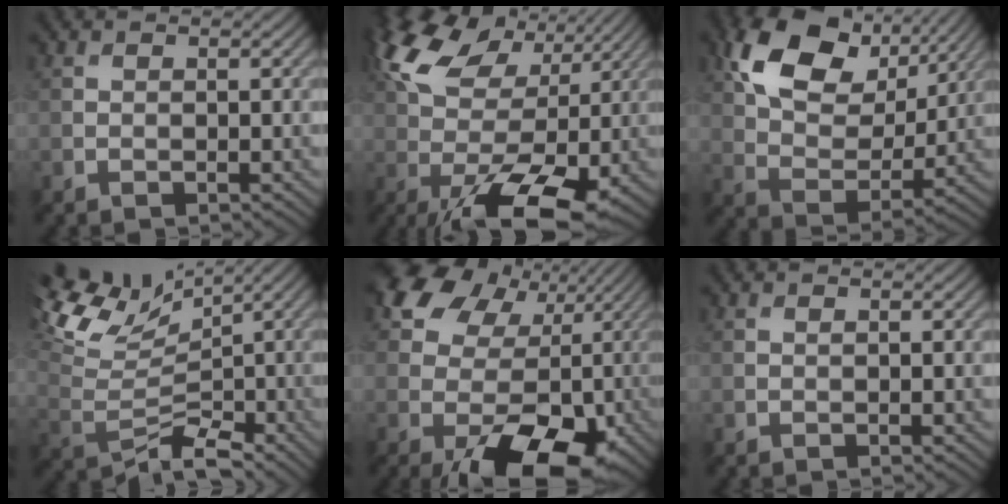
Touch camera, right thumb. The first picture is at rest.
{"total": 16.1, "force": [1.8, 8.8, 13.3], "torque": [-0.250, 0.003, 0.035]}
{"total": 13.2, "force": [6.6, 8.1, 8.1], "torque": [-0.159, 0.003, 0.121]}
{"total": 8.1, "force": [2.6, 4.4, 6.2], "torque": [-0.127, 0.010, 0.045]}
{"total": 16.2, "force": [-1.7, 11.9, 10.9], "torque": [-0.181, -0.028, 0.009]}
{"total": 0.0}